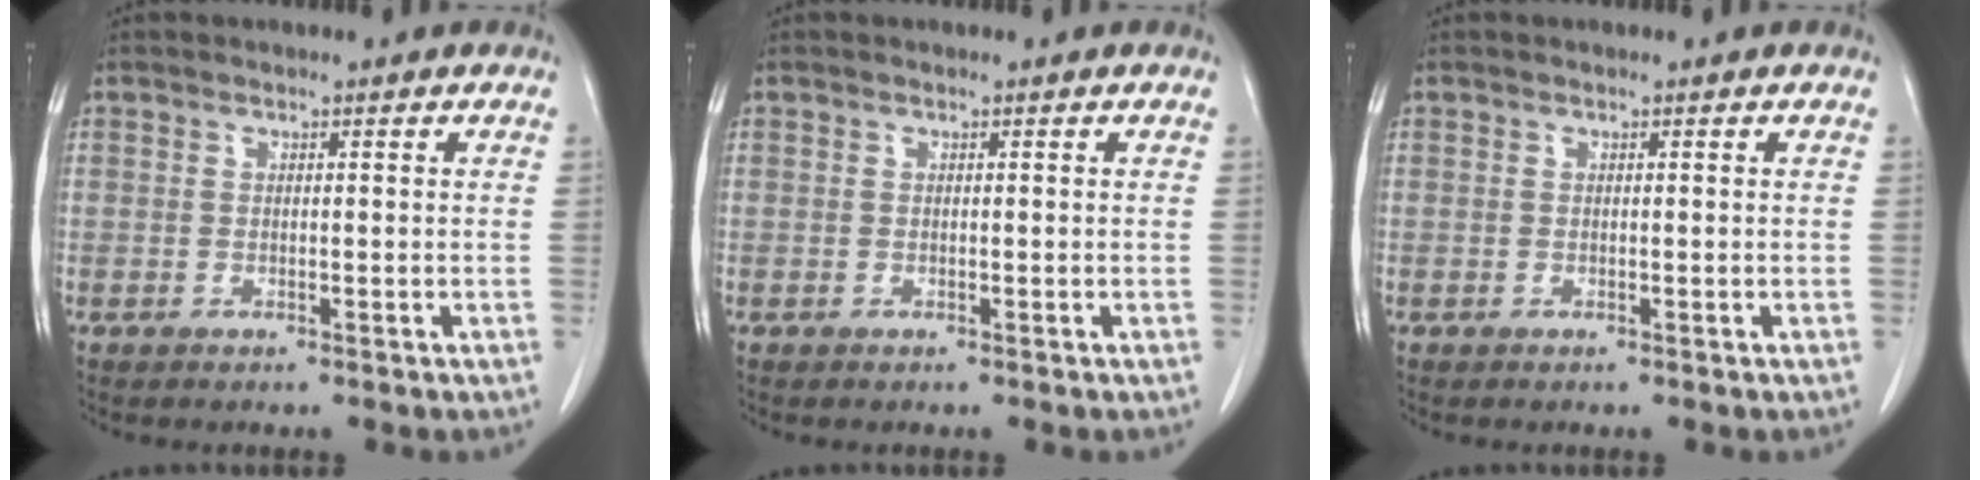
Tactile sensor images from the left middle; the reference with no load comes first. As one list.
[{"total": 0.0}, {"total": 0.0}]